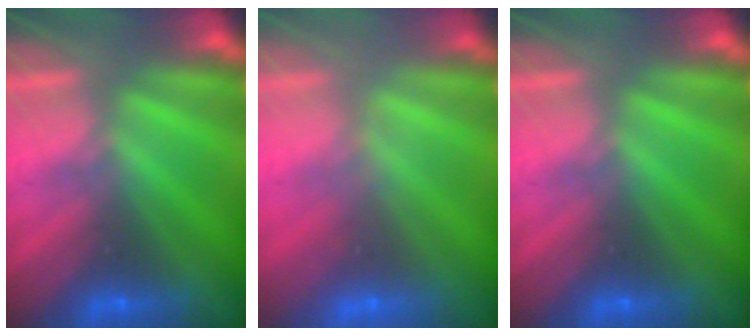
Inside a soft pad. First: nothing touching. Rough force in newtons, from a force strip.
{"total": 1.6}
{"total": 0.0}